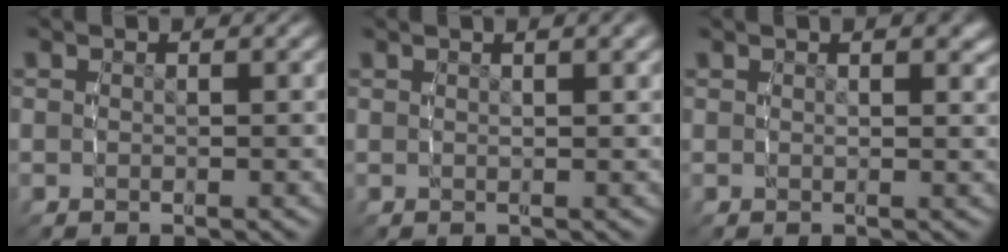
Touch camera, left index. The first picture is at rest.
{"total": 1.5, "force": [0.8, -0.3, 1.3], "torque": [-0.014, 0.002, 0.018]}
{"total": 1.5, "force": [0.9, 0.2, 1.2], "torque": [-0.012, -0.003, 0.017]}